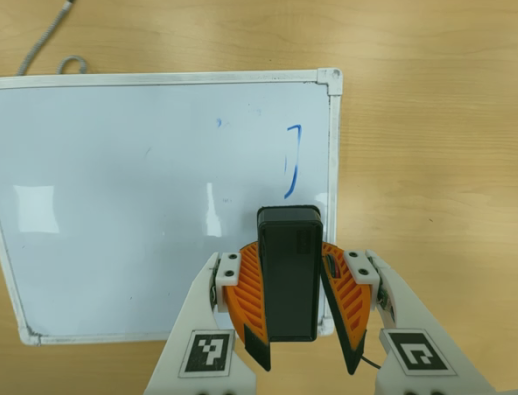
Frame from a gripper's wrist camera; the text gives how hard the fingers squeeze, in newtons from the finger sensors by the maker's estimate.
{"total": 8.4, "left": 8.1, "right": 8.6}